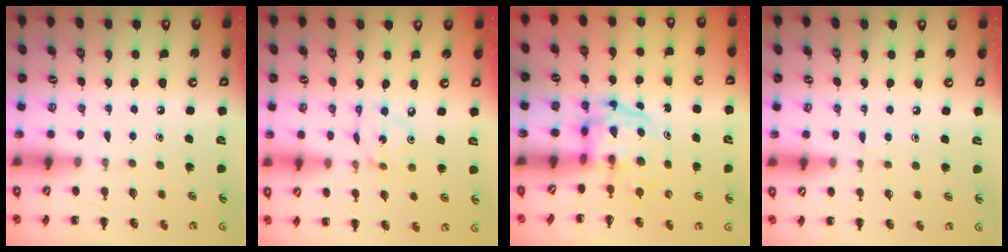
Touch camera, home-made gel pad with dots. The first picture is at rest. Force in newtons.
{"total": 2.3, "press": 2.3, "slide": 0.1}
{"total": 3.9, "press": 3.9, "slide": 0.7}
{"total": 3.8, "press": 3.5, "slide": 1.4}